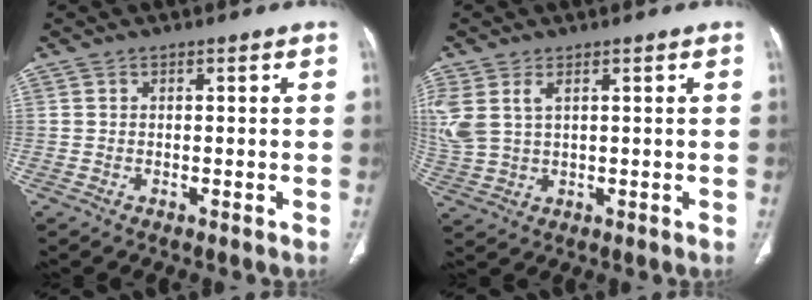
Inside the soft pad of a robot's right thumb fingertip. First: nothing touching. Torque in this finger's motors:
{"motor_torque": [0.06, 0.28, 0.40, 0.72, 0.09]}